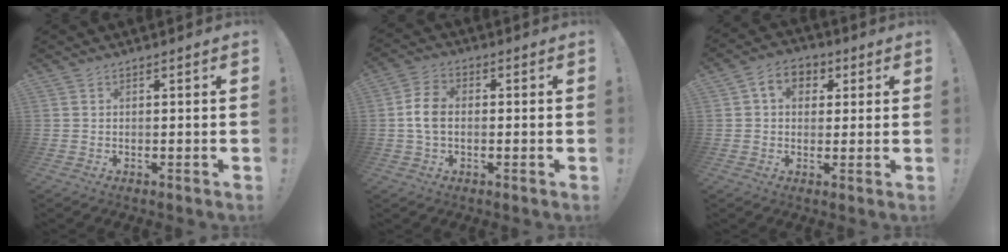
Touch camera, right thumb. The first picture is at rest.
{"total": 7.4, "force": [-0.6, 4.9, 5.5], "torque": [-0.109, 0.011, -0.010]}
{"total": 7.2, "force": [1.9, 5.7, 4.1], "torque": [-0.056, 0.001, 0.035]}